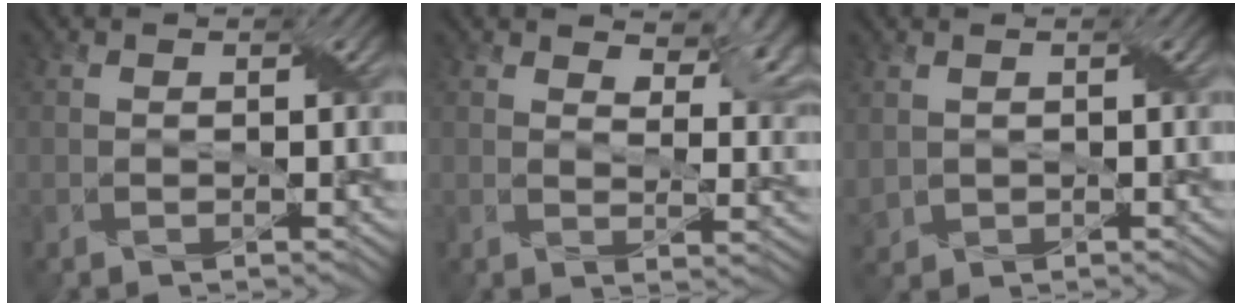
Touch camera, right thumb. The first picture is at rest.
{"total": 8.3, "force": [5.2, 3.6, 5.4], "torque": [-0.084, 0.002, 0.088]}
{"total": 1.8, "force": [0.5, 1.5, 0.8], "torque": [-0.031, -0.003, 0.015]}